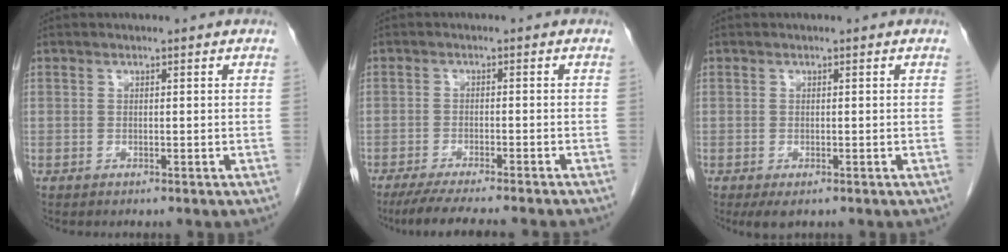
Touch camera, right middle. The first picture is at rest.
{"total": 11.2, "force": [-9.7, 0.3, 5.5], "torque": [-0.067, -0.021, -0.142]}
{"total": 2.3, "force": [-1.3, 1.0, 1.5], "torque": [-0.021, -0.005, -0.011]}